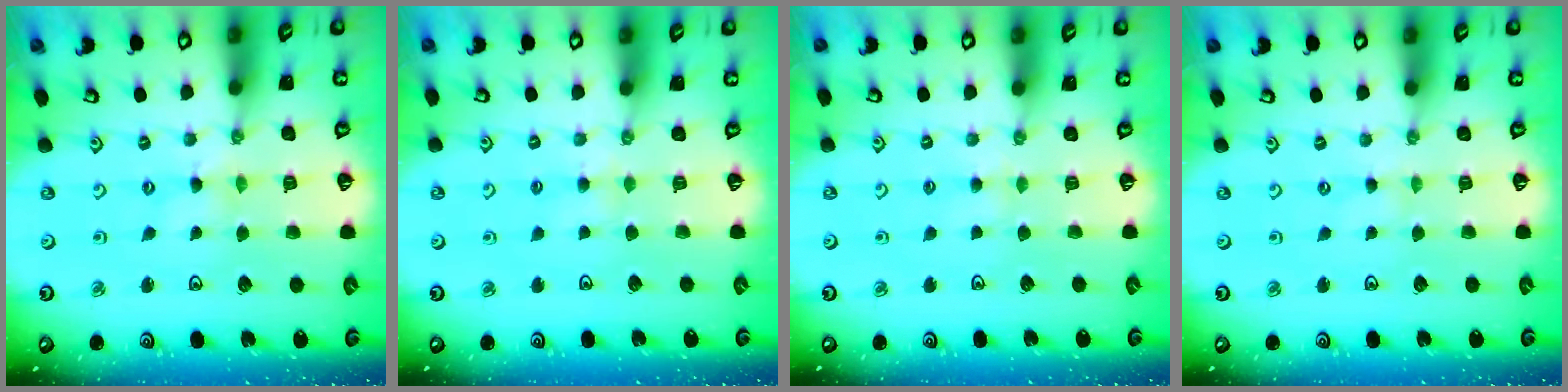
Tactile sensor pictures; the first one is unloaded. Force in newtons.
{"total": 3.5, "press": 3.5, "slide": 0.6}
{"total": 3.0, "press": 3.0, "slide": 0.4}
{"total": 0.0}